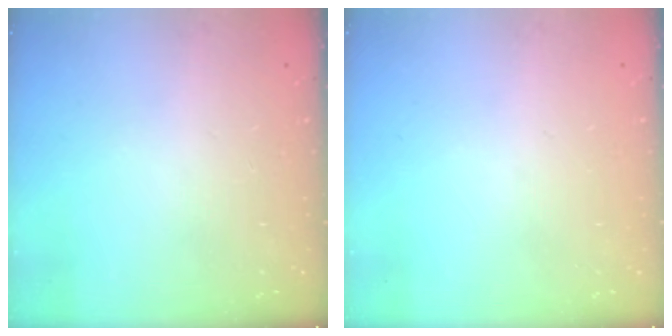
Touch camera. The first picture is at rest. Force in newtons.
{"total": 0.0}